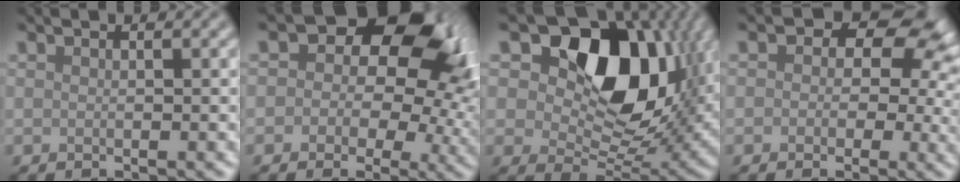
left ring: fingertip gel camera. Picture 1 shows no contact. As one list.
[{"total": 11.7, "force": [3.4, 7.8, 8.1], "torque": [-0.086, 0.015, 0.042]}, {"total": 14.4, "force": [5.6, 9.1, 9.7], "torque": [-0.143, 0.007, 0.091]}, {"total": 8.7, "force": [2.4, 6.3, 5.5], "torque": [-0.029, 0.022, 0.007]}]